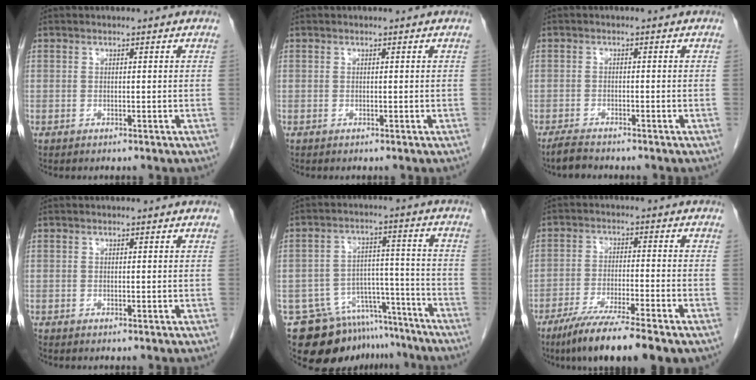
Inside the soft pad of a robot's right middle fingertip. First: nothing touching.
{"total": 0.0}
{"total": 2.7, "force": [-2.5, 0.3, 1.0], "torque": [-0.028, -0.011, -0.045]}
{"total": 0.0}
{"total": 14.5, "force": [-12.4, 6.9, 3.2], "torque": [-0.050, 0.043, -0.176]}
{"total": 10.8, "force": [-8.0, 0.2, 7.2], "torque": [-0.122, -0.030, -0.131]}